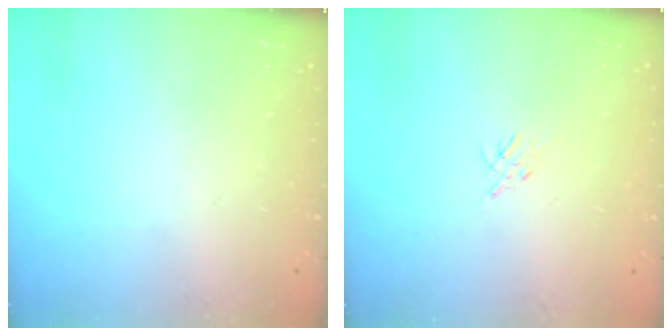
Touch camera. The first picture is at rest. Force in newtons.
{"total": 3.8, "press": 3.7, "slide": 0.8}